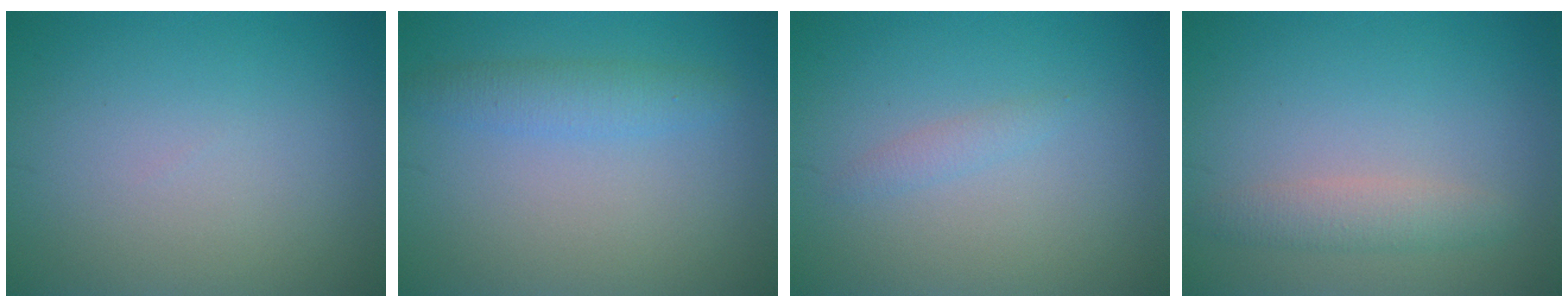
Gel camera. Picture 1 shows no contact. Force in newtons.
{"total": 2.3, "press": 2.3, "slide": 0.2}
{"total": 0.9, "press": 0.9, "slide": 0.1}
{"total": 2.1, "press": 2.1, "slide": 0.0}